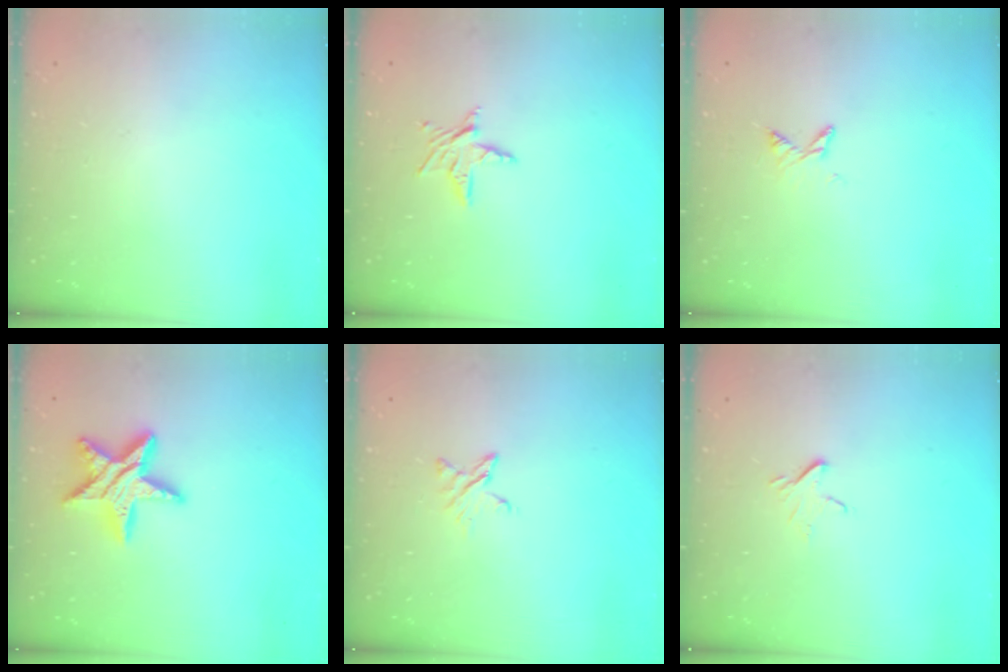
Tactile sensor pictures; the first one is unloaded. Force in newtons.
{"total": 6.4, "press": 6.4, "slide": 0.4}
{"total": 3.9, "press": 3.8, "slide": 0.5}
{"total": 13.2, "press": 13.2, "slide": 0.6}
{"total": 3.9, "press": 3.9, "slide": 0.3}
{"total": 3.8, "press": 3.8, "slide": 0.3}